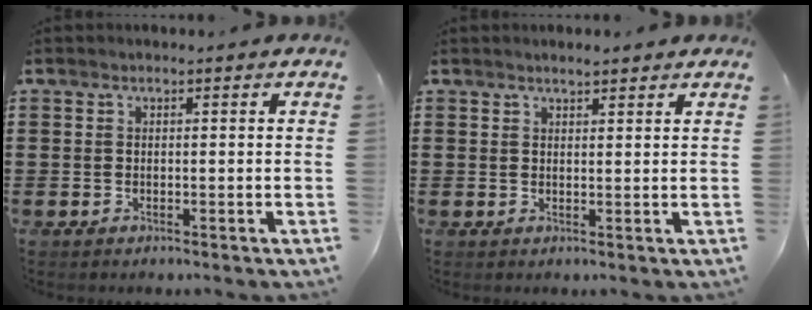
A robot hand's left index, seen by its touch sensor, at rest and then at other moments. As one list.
[{"total": 1.6, "force": [1.5, 0.2, 0.7], "torque": [-0.015, 0.004, 0.028]}]